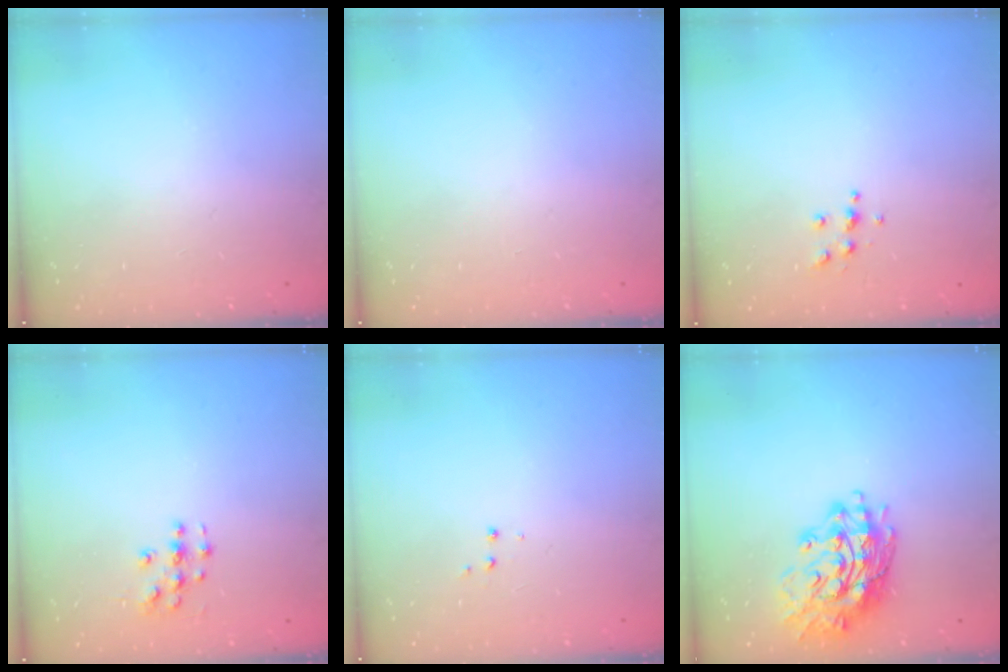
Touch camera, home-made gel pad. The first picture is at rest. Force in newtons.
{"total": 0.0}
{"total": 5.4, "press": 5.4, "slide": 0.5}
{"total": 3.7, "press": 3.7, "slide": 0.1}
{"total": 3.4, "press": 3.3, "slide": 0.6}
{"total": 16.9, "press": 16.8, "slide": 1.2}